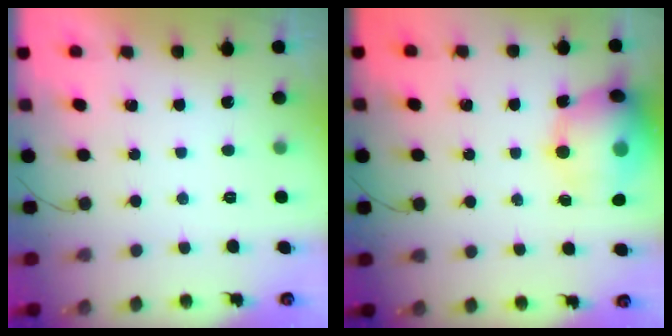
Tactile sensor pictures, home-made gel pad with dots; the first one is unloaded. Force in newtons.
{"total": 16.2, "press": 15.9, "slide": 3.1}